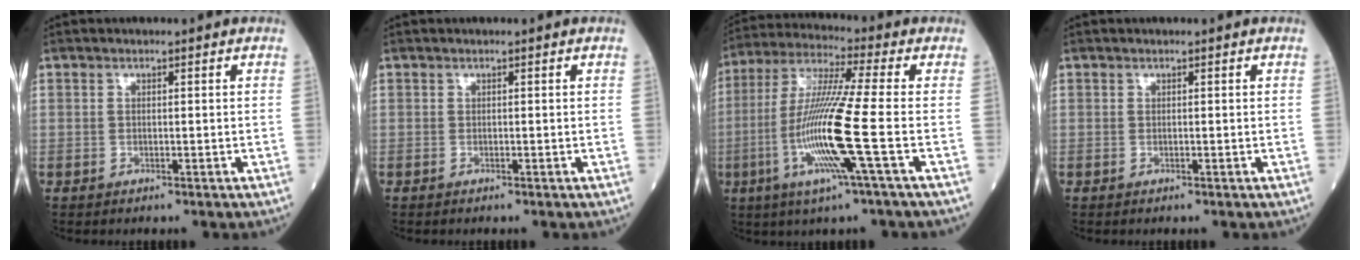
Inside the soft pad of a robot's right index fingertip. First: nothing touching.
{"total": 0.0}
{"total": 14.5, "force": [-3.9, -1.1, 14.0], "torque": [-0.287, -0.015, -0.087]}
{"total": 0.0}